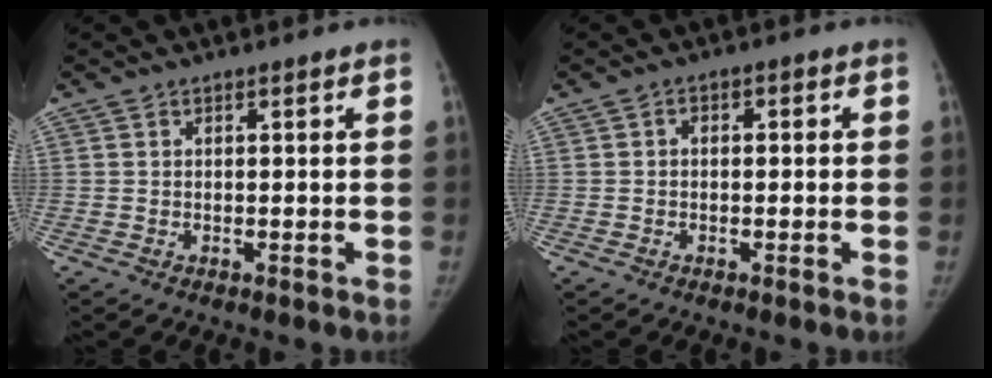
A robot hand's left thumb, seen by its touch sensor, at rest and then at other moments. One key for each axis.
{"total": 2.3, "fx": -0.2, "fy": 1.6, "fz": 1.6, "tx": -0.013, "ty": 0.008, "tz": -0.011}